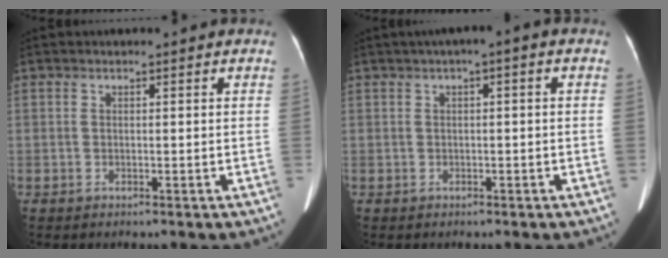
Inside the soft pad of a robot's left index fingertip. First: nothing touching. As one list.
[{"total": 2.2, "force": [0.4, 0.3, 2.2], "torque": [-0.027, 0.016, 0.003]}]